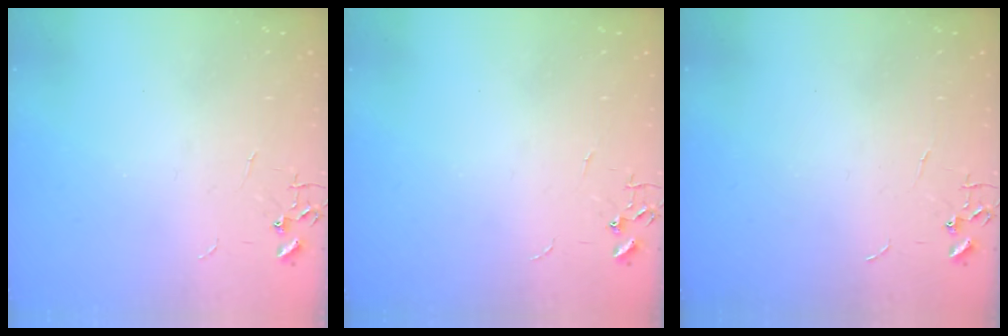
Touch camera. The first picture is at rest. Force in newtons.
{"total": 0.0}
{"total": 0.0}